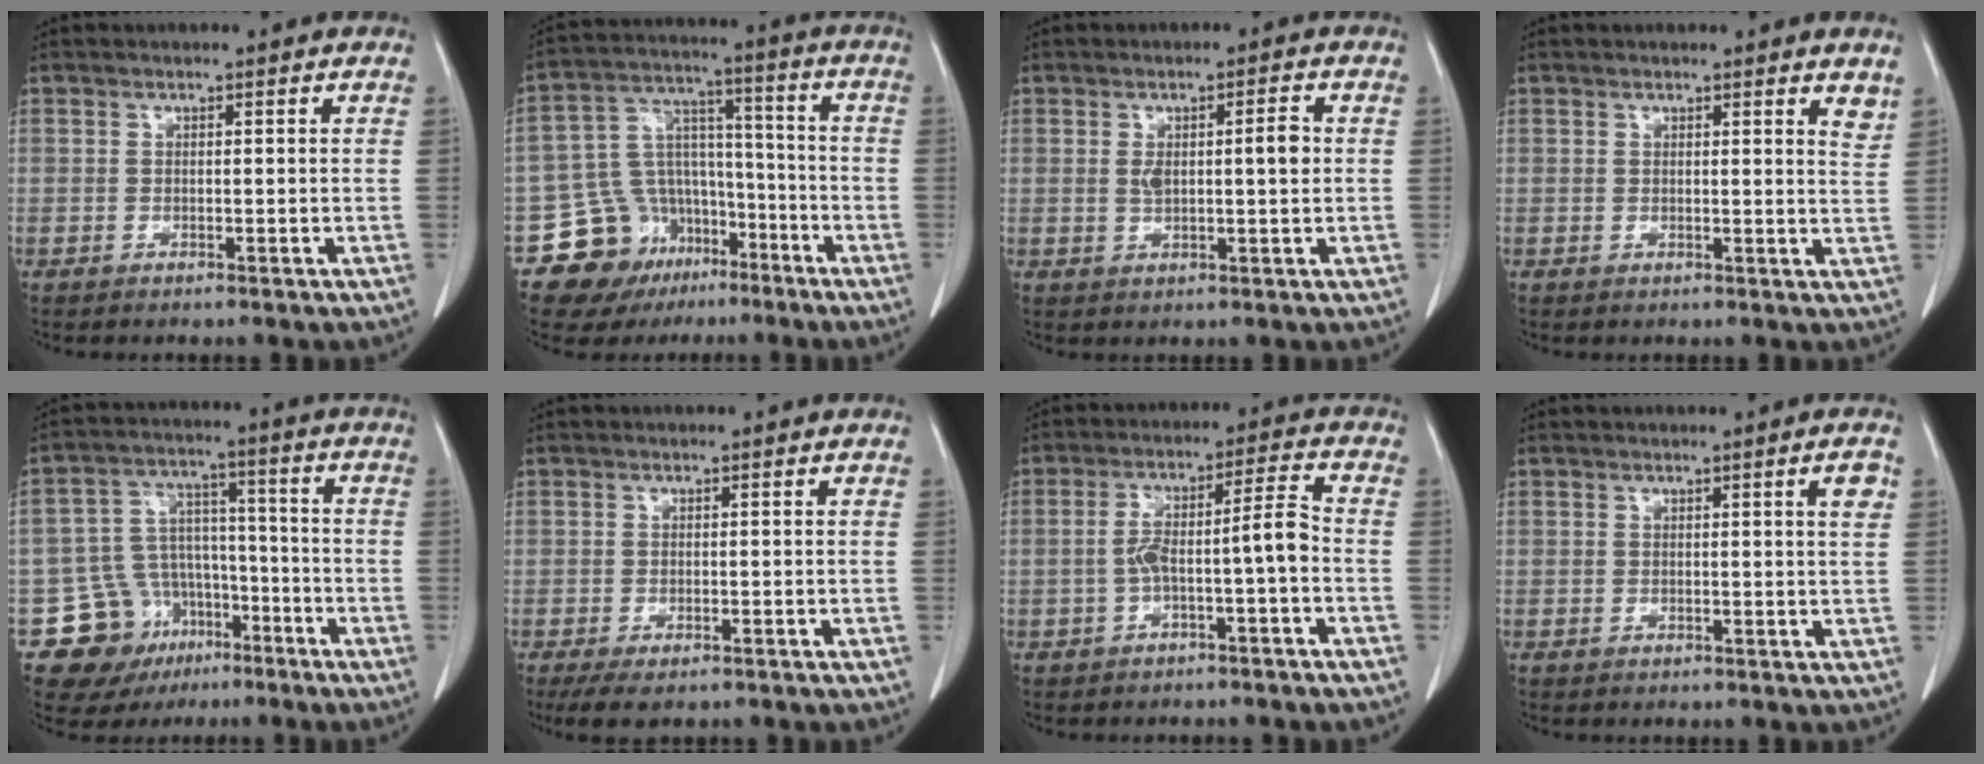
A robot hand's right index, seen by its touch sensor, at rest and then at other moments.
{"total": 13.8, "force": [-8.1, 10.5, 3.9], "torque": [-0.063, 0.073, -0.122]}
{"total": 4.7, "force": [0.6, 1.1, 4.5], "torque": [-0.076, 0.011, 0.013]}
{"total": 3.0, "force": [2.7, 0.4, 1.3], "torque": [-0.015, -0.019, 0.017]}
{"total": 12.9, "force": [-7.1, 10.1, 3.6], "torque": [-0.059, 0.054, -0.102]}
{"total": 3.1, "force": [-2.0, 1.6, 1.9], "torque": [-0.036, -0.007, -0.026]}
{"total": 6.6, "force": [-1.9, 0.2, 6.3], "torque": [-0.114, 0.031, -0.027]}
{"total": 2.3, "force": [1.0, -0.2, 2.1], "torque": [-0.028, -0.003, 0.012]}